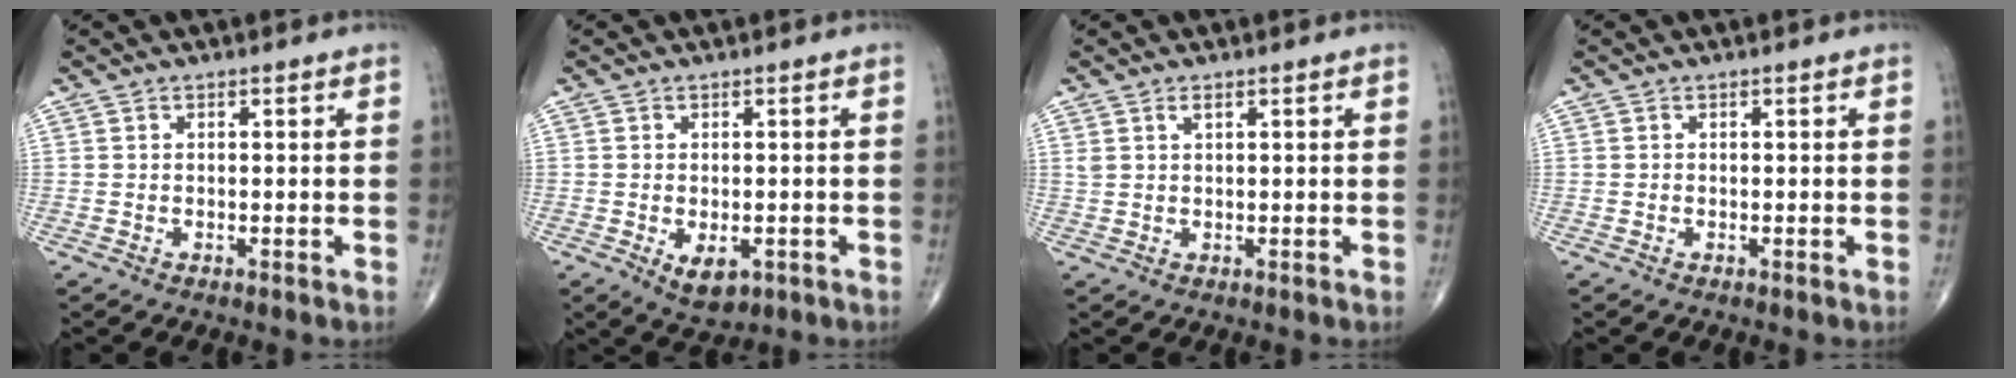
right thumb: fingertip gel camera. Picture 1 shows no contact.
{"total": 4.6, "force": [-1.3, 2.7, 3.6], "torque": [-0.046, -0.005, -0.009]}
{"total": 1.6, "force": [0.9, 0.6, 1.1], "torque": [-0.026, 0.004, 0.022]}
{"total": 0.0}